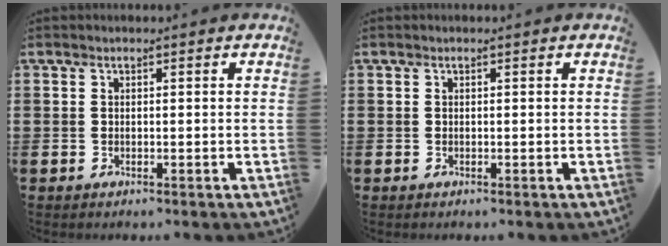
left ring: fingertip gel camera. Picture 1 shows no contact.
{"total": 0.0}